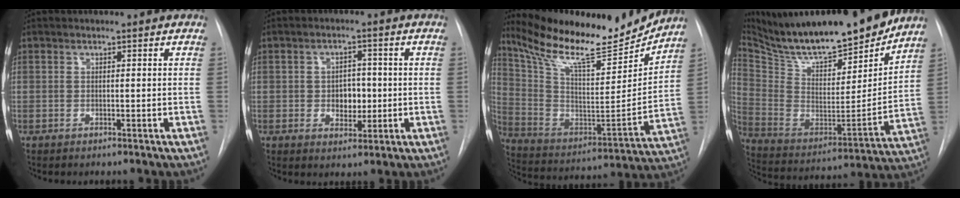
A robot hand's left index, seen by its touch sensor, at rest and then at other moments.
{"total": 4.5, "force": [-1.1, 3.1, 3.1], "torque": [-0.036, 0.000, -0.010]}
{"total": 21.2, "force": [18.6, 3.6, 9.6], "torque": [-0.176, -0.031, 0.303]}
{"total": 26.0, "force": [22.6, 4.6, 11.9], "torque": [-0.228, -0.038, 0.355]}